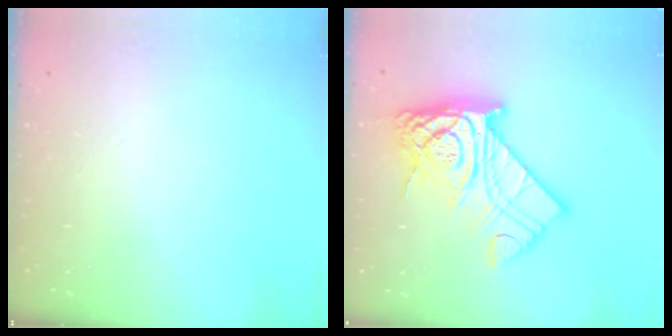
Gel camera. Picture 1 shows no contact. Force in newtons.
{"total": 19.9, "press": 19.8, "slide": 2.2}